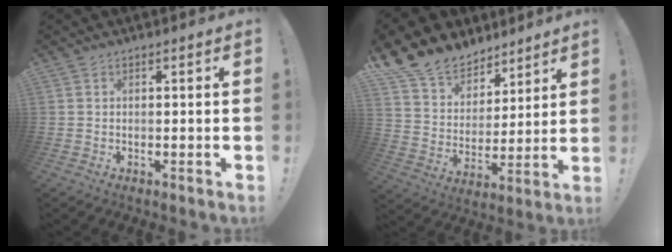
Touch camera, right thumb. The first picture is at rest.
{"total": 15.0, "force": [11.4, 9.0, 3.7], "torque": [-0.081, -0.079, 0.223]}